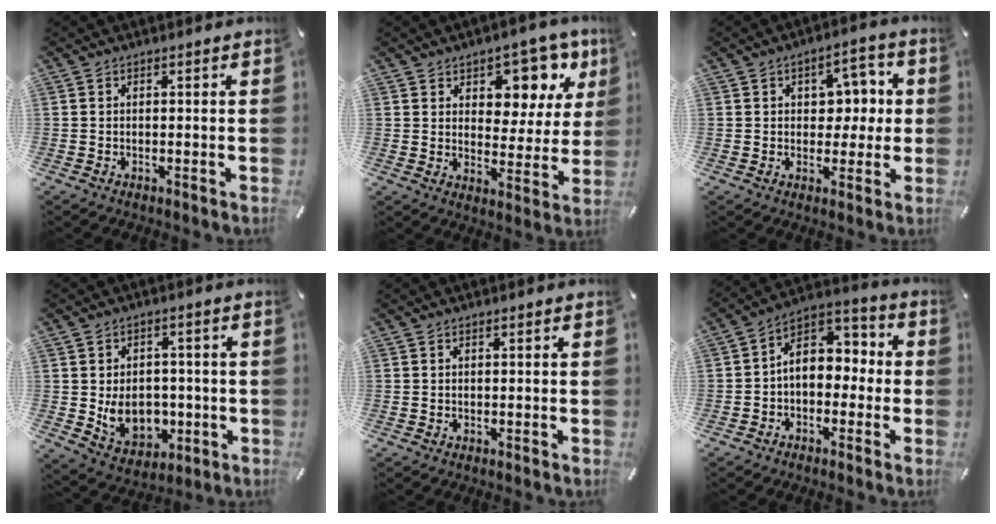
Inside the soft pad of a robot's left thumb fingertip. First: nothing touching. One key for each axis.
{"total": 10.3, "fx": 6.7, "fy": 6.8, "fz": 3.9, "tx": -0.036, "ty": -0.064, "tz": 0.115}
{"total": 8.2, "fx": 1.2, "fy": 6.3, "fz": 5.1, "tx": -0.054, "ty": -0.002, "tz": 0.013}
{"total": 10.2, "fx": -0.8, "fy": 8.5, "fz": 5.4, "tx": -0.082, "ty": -0.001, "tz": -0.008}
{"total": 0.0}
{"total": 7.2, "fx": -0.7, "fy": 6.0, "fz": 3.8, "tx": -0.063, "ty": 0.002, "tz": -0.019}